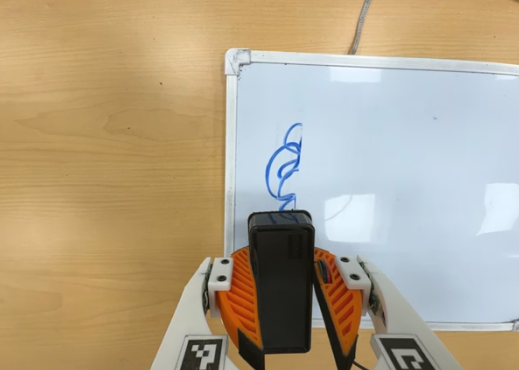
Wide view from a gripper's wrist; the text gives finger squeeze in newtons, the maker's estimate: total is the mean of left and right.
{"total": 10.7, "left": 10.4, "right": 10.9}